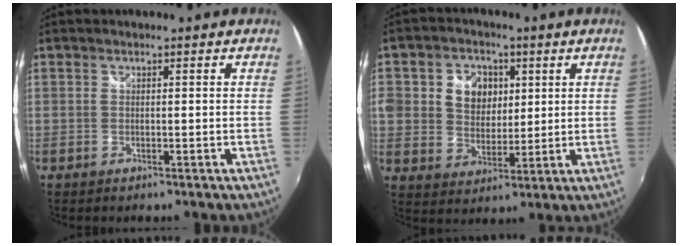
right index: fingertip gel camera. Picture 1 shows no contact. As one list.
[{"total": 14.5, "force": [3.1, 12.4, 6.8], "torque": [-0.183, 0.037, 0.061]}]